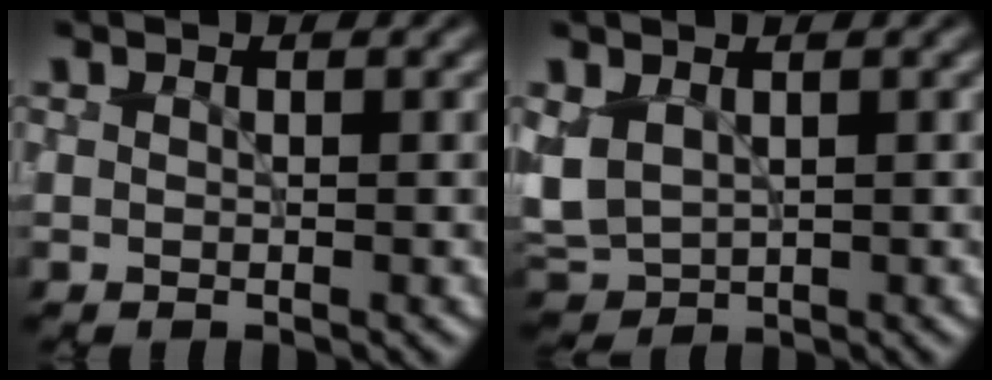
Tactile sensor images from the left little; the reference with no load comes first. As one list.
[{"total": 3.1, "force": [0.5, 2.2, 2.2], "torque": [-0.058, -0.007, 0.015]}]